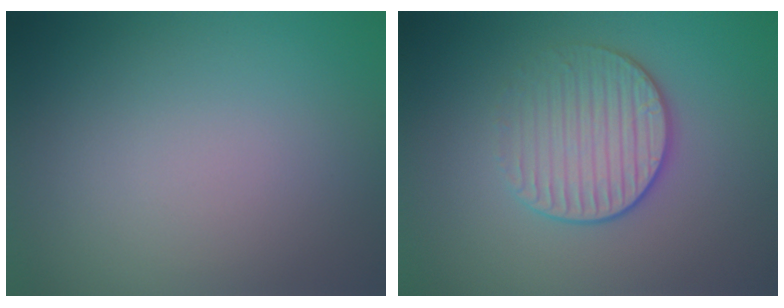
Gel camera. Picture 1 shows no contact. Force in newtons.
{"total": 3.3, "press": 3.1, "slide": 1.2}